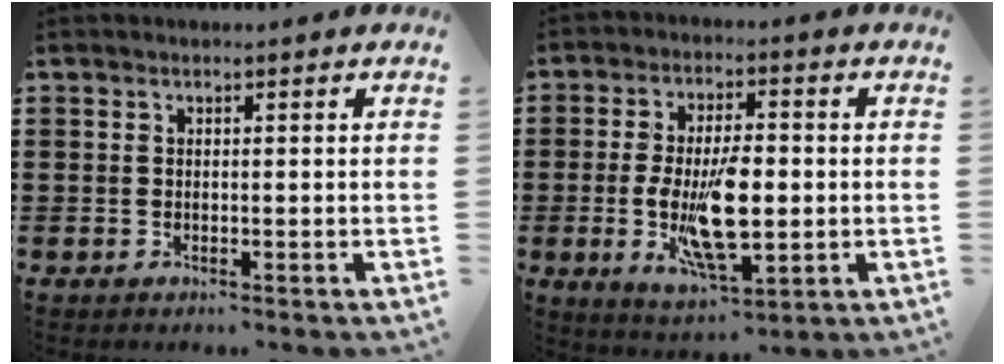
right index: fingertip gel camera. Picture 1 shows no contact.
{"total": 11.4, "force": [-1.3, 4.5, 10.4], "torque": [-0.210, -0.012, -0.025]}